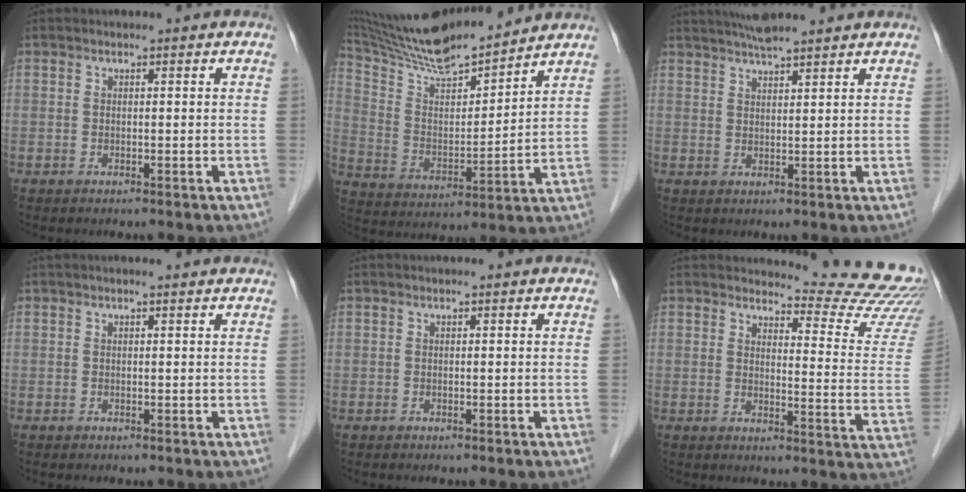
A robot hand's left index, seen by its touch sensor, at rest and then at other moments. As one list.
[{"total": 18.6, "force": [17.0, 1.6, 7.2], "torque": [-0.142, 0.010, 0.305]}, {"total": 6.8, "force": [6.1, 0.2, 3.0], "torque": [-0.052, 0.030, 0.098]}, {"total": 2.4, "force": [2.1, 0.4, 1.0], "torque": [-0.015, 0.029, 0.025]}, {"total": 0.0}, {"total": 15.9, "force": [15.8, -0.2, 2.1], "torque": [-0.015, -0.141, 0.158]}]